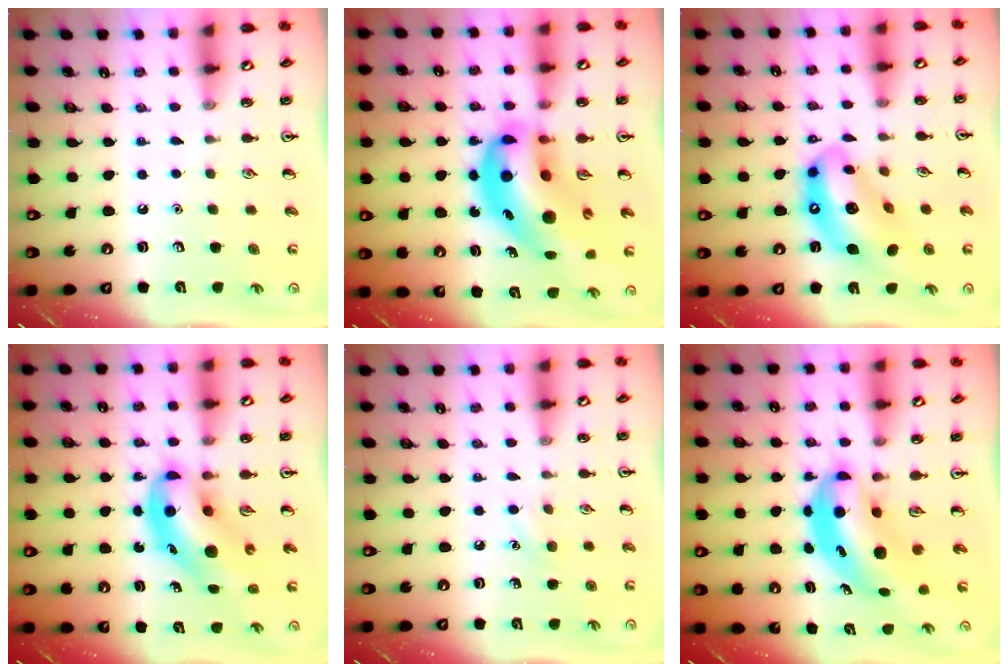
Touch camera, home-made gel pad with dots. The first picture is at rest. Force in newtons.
{"total": 20.8, "press": 20.0, "slide": 5.8}
{"total": 15.3, "press": 14.5, "slide": 4.9}
{"total": 10.0, "press": 9.6, "slide": 2.8}
{"total": 6.5, "press": 6.3, "slide": 1.3}
{"total": 7.7, "press": 7.5, "slide": 2.0}